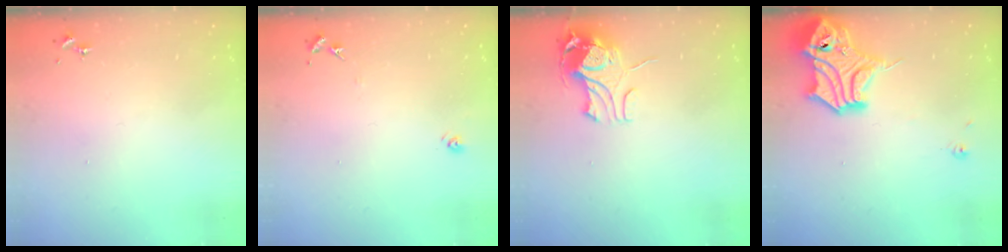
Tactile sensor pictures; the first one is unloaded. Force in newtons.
{"total": 5.9, "press": 5.9, "slide": 0.5}
{"total": 10.8, "press": 10.8, "slide": 1.2}
{"total": 15.5, "press": 15.4, "slide": 1.8}